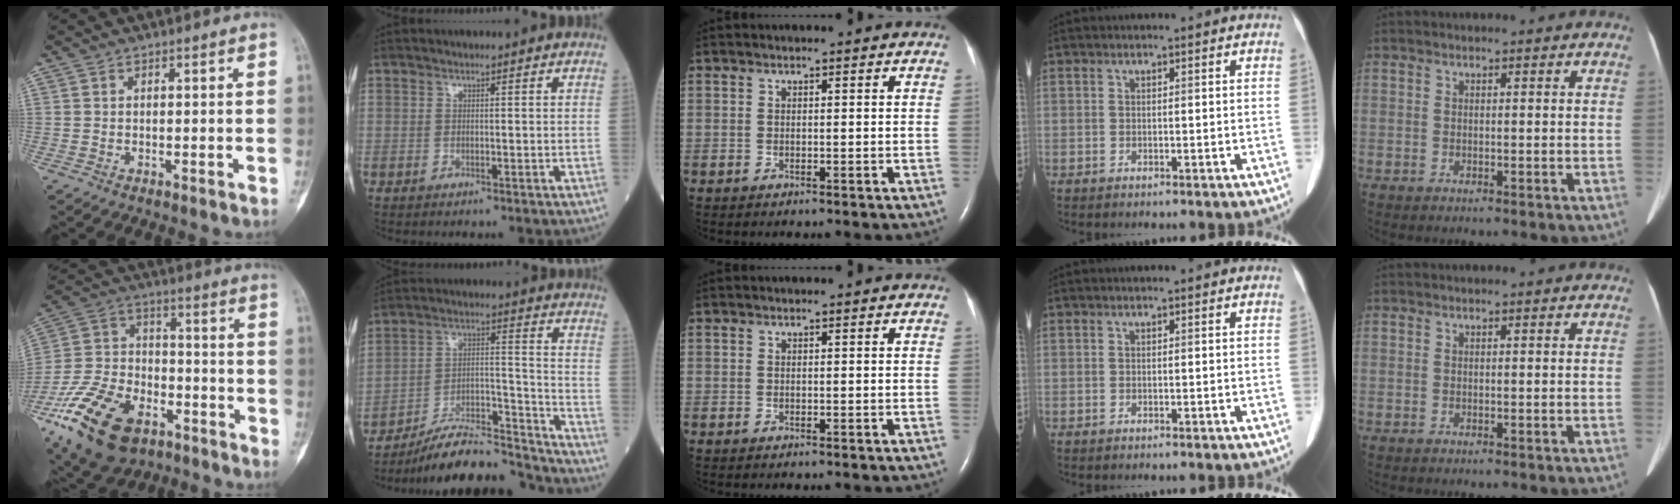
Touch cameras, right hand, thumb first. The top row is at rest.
{"thumb": {"total": 21.8, "force": [-12.0, 12.4, 13.3], "torque": [-0.264, 0.057, -0.213]}, "index": {"total": 16.9, "force": [-16.1, 1.6, 4.8], "torque": [-0.082, 0.032, -0.265]}}